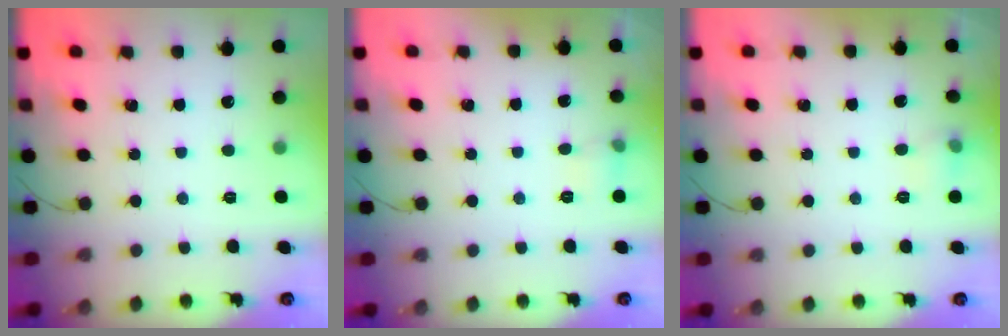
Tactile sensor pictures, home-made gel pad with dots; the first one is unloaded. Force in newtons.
{"total": 5.4, "press": 5.2, "slide": 1.7}
{"total": 5.3, "press": 5.1, "slide": 1.5}